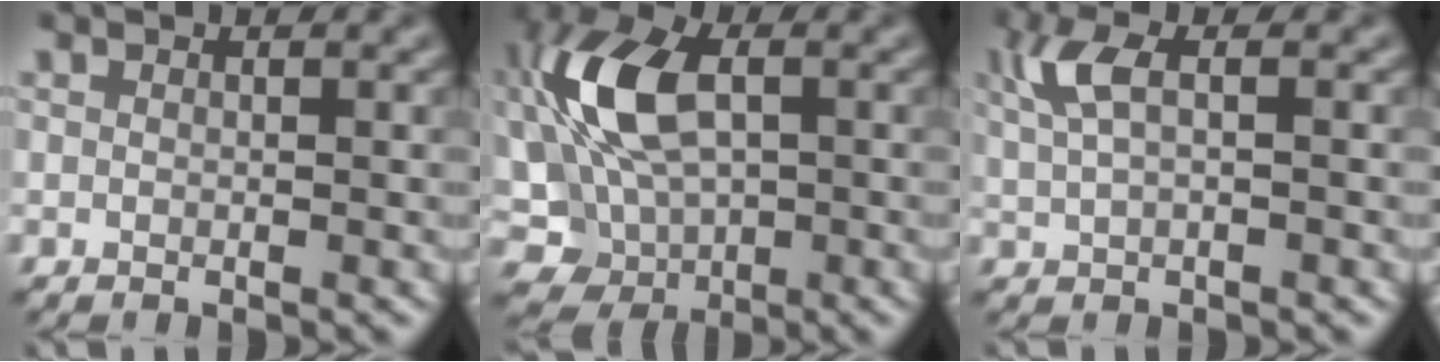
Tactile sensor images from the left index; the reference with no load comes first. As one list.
[{"total": 10.9, "force": [1.1, 7.1, 8.2], "torque": [-0.177, 0.005, 0.014]}, {"total": 3.3, "force": [1.2, 1.2, 2.8], "torque": [-0.066, 0.007, 0.022]}]